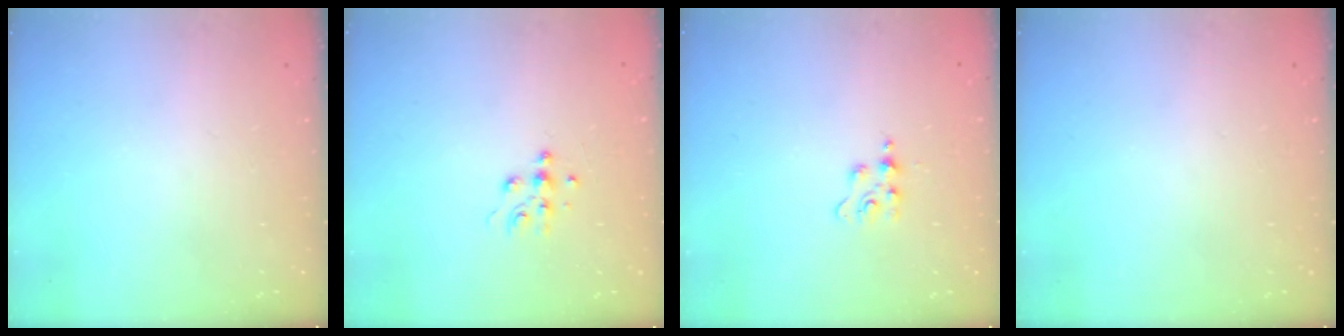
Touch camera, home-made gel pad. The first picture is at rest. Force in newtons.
{"total": 6.1, "press": 6.1, "slide": 0.8}
{"total": 3.7, "press": 3.7, "slide": 0.5}
{"total": 0.0}